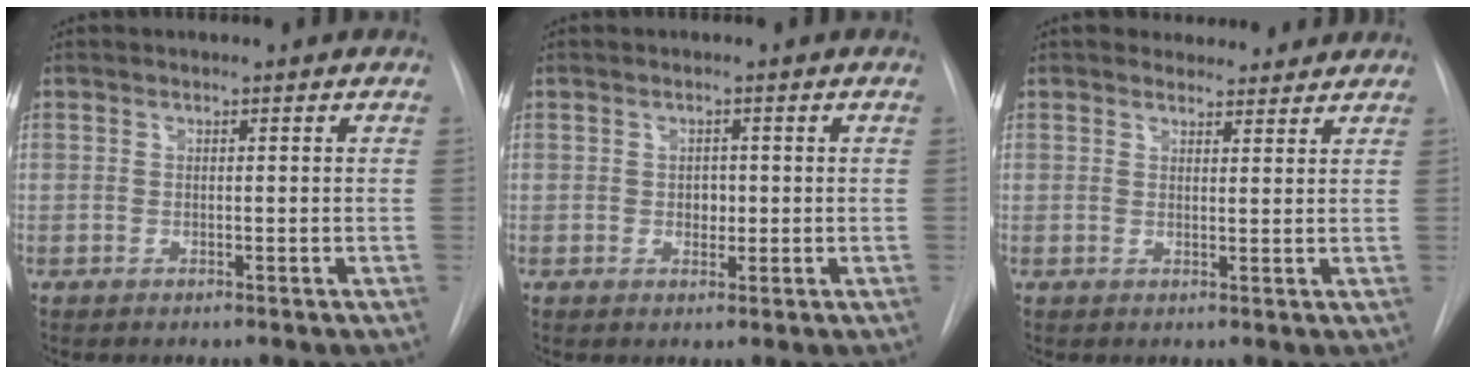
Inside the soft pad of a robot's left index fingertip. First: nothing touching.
{"total": 1.4, "force": [-0.4, 1.1, 0.7], "torque": [-0.009, -0.005, -0.005]}
{"total": 4.5, "force": [4.2, 1.7, 0.2], "torque": [0.006, 0.002, 0.046]}